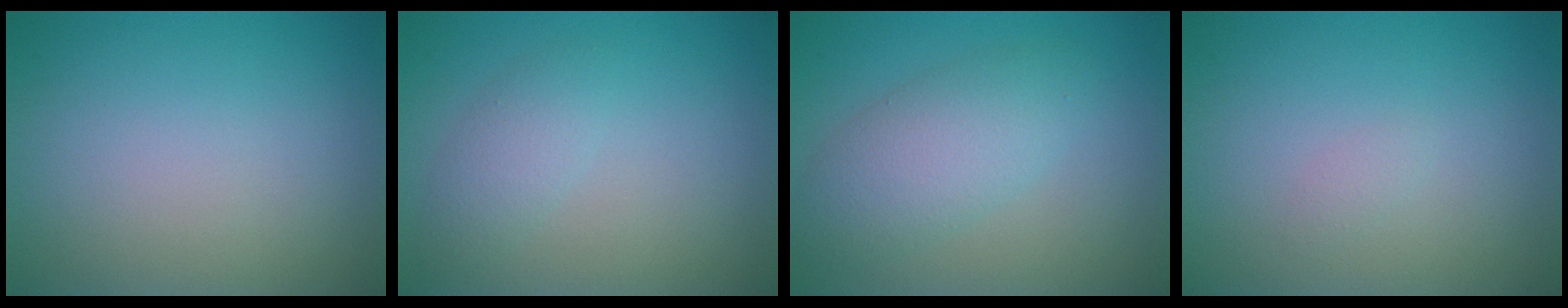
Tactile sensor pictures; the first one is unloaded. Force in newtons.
{"total": 2.0, "press": 2.0, "slide": 0.1}
{"total": 4.4, "press": 4.4, "slide": 0.2}
{"total": 0.6, "press": 0.6, "slide": 0.0}